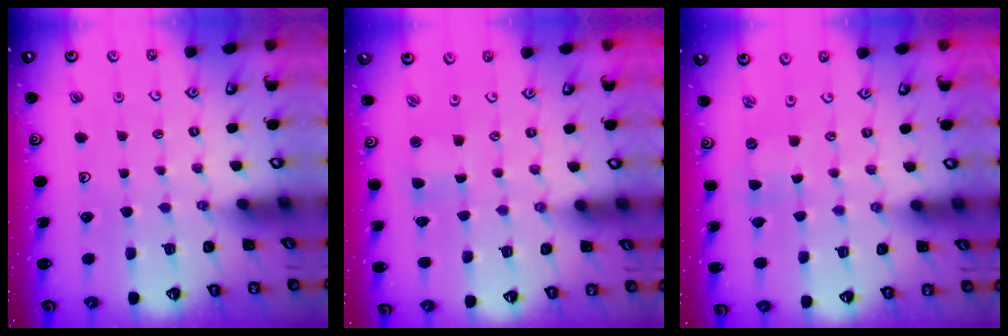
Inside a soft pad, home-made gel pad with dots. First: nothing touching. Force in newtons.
{"total": 1.6, "press": 1.6, "slide": 0.2}
{"total": 0.6, "press": 0.6, "slide": 0.1}